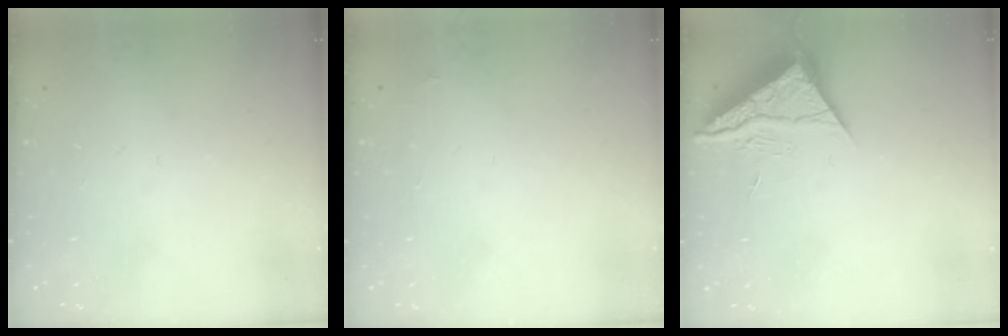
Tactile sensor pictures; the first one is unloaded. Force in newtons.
{"total": 3.4, "press": 3.3, "slide": 0.4}
{"total": 6.4, "press": 6.4, "slide": 0.2}